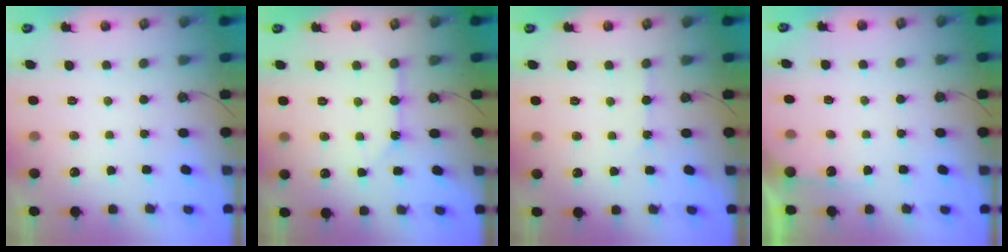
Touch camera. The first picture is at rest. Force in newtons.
{"total": 4.1, "press": 4.1, "slide": 0.4}
{"total": 2.8, "press": 2.8, "slide": 0.4}
{"total": 5.5, "press": 5.5, "slide": 0.4}